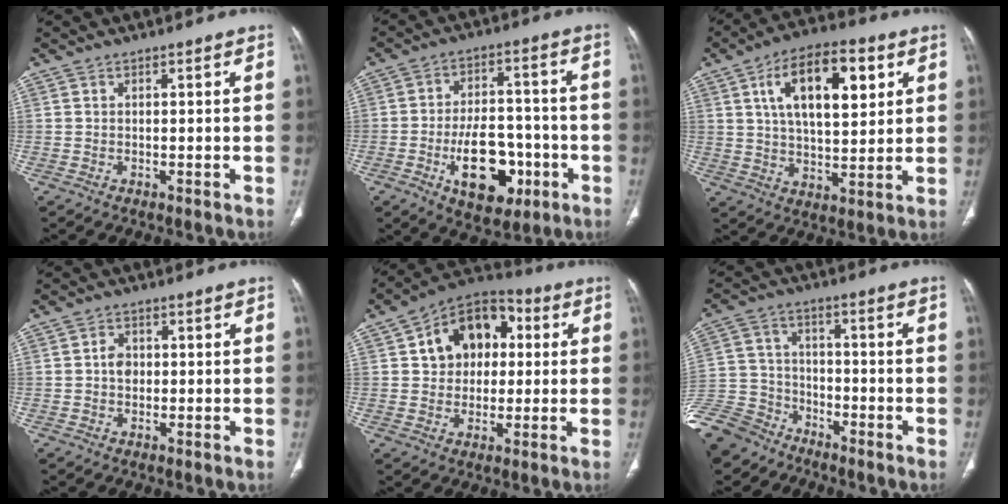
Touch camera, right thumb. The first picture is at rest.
{"total": 14.5, "force": [-5.2, 8.5, 10.5], "torque": [-0.127, 0.032, -0.072]}
{"total": 16.9, "force": [6.1, 8.0, 13.6], "torque": [-0.196, -0.009, 0.100]}
{"total": 2.9, "force": [0.1, 2.3, 1.8], "torque": [-0.021, 0.006, 0.000]}
{"total": 14.4, "force": [3.2, 10.6, 9.1], "torque": [-0.094, 0.019, 0.041]}
{"total": 14.6, "force": [-11.0, 9.0, 3.5], "torque": [-0.090, 0.046, -0.212]}